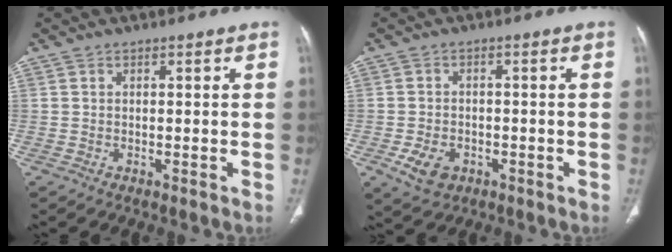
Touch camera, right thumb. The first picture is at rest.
{"total": 5.6, "force": [-2.3, 4.1, 3.2], "torque": [-0.053, 0.008, -0.032]}